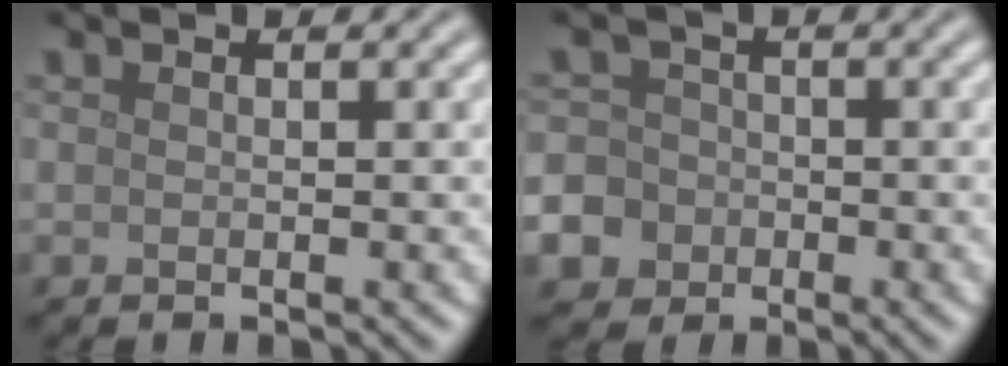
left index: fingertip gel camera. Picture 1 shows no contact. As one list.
[{"total": 10.5, "force": [-4.7, 9.1, 2.4], "torque": [-0.066, -0.027, -0.117]}]